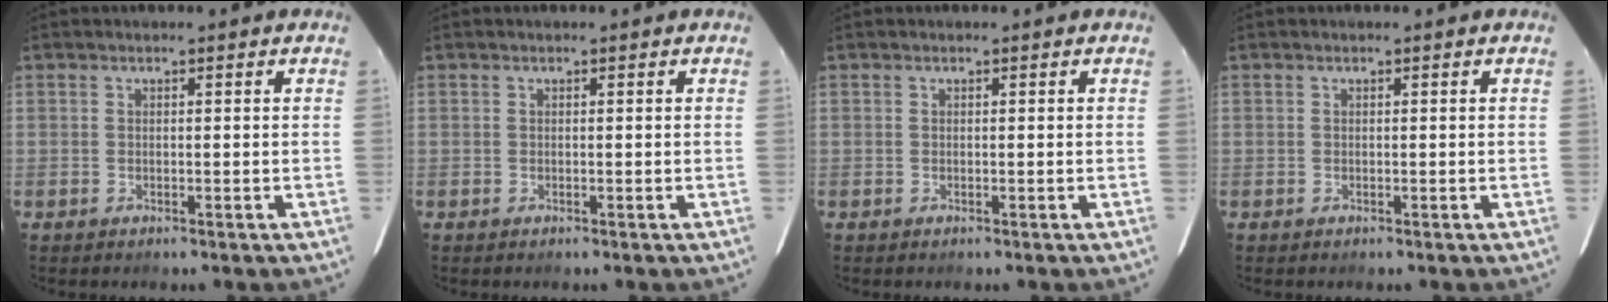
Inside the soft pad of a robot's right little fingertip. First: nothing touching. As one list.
[{"total": 0.0}, {"total": 0.0}, {"total": 0.0}]